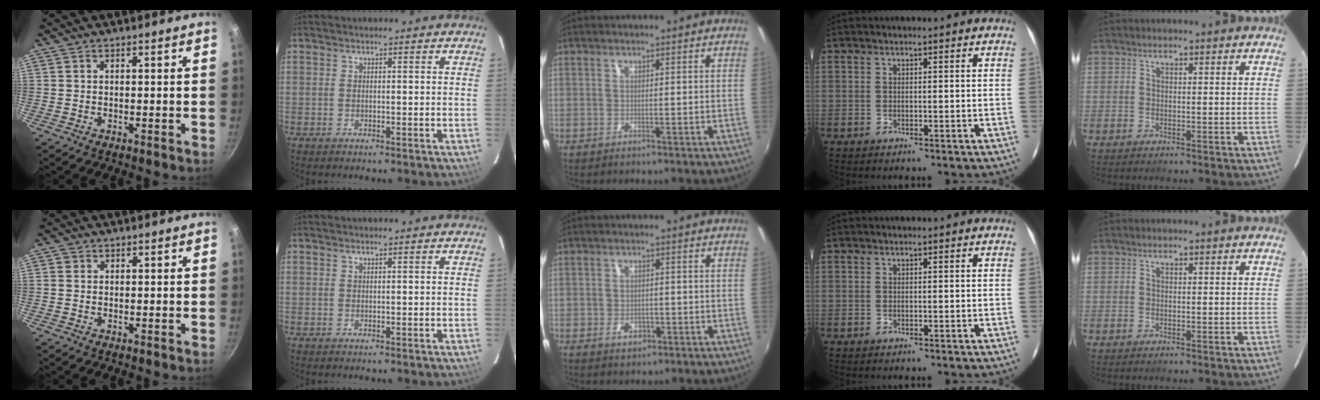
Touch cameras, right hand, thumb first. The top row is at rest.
{"thumb": {"total": 1.1, "force": [0.2, 1.0, 0.3], "torque": [-0.001, 0.001, 0.000]}, "middle": {"total": 2.8, "force": [-1.2, 2.0, 1.4], "torque": [-0.026, -0.002, -0.017]}}